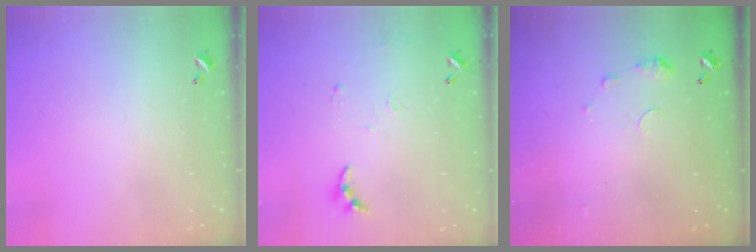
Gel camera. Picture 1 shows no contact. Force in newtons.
{"total": 7.9, "press": 7.9, "slide": 0.5}
{"total": 5.6, "press": 5.6, "slide": 0.7}